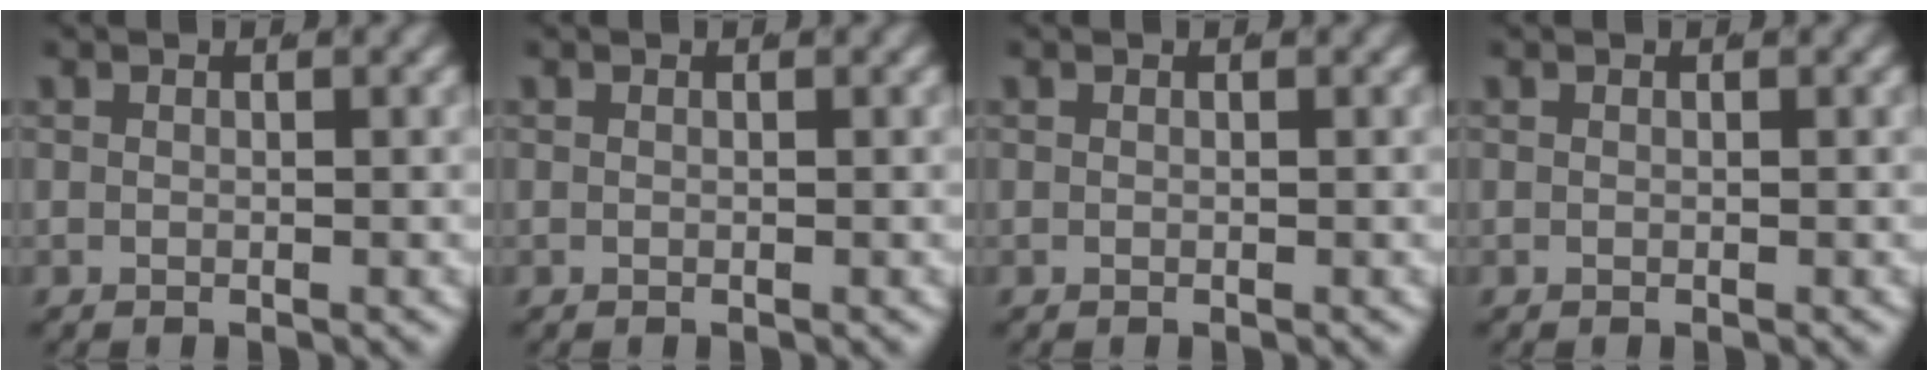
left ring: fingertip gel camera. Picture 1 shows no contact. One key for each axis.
{"total": 0.0}
{"total": 0.0}
{"total": 0.0}